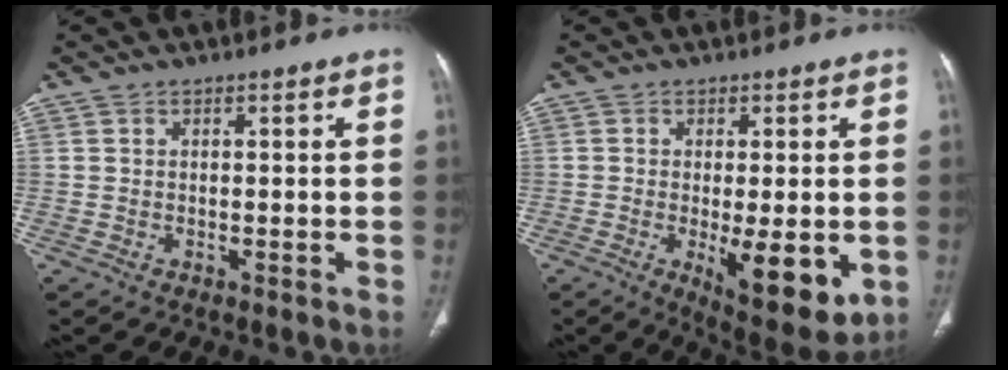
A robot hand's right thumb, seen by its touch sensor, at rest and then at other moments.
{"total": 11.5, "force": [-2.7, 4.3, 10.3], "torque": [-0.135, -0.024, -0.029]}